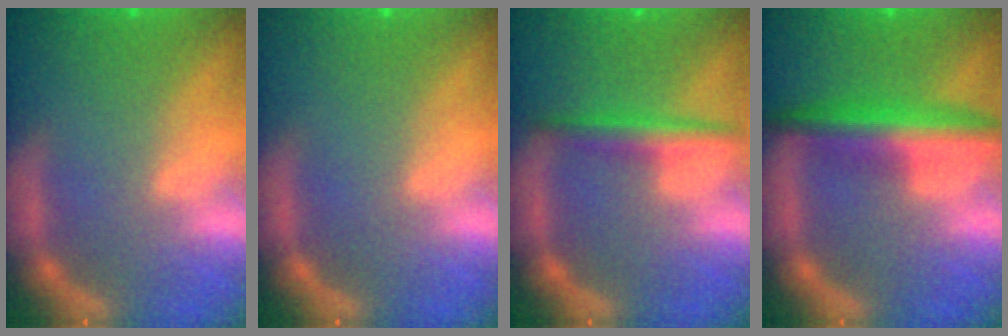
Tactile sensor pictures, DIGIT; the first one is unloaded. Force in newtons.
{"total": 0.0}
{"total": 3.0}
{"total": 5.5}